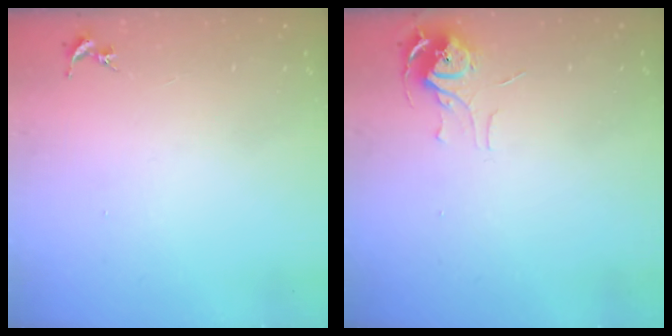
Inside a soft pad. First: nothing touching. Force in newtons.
{"total": 6.2, "press": 6.1, "slide": 0.5}